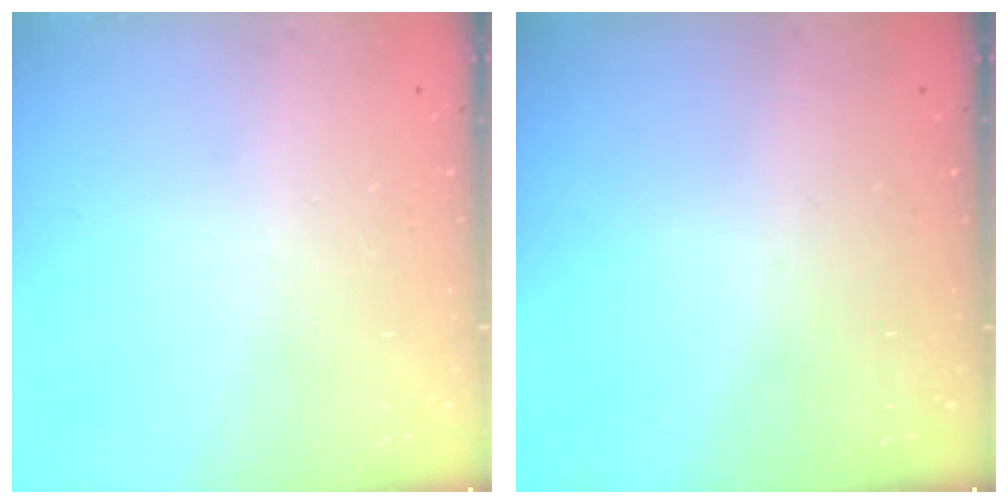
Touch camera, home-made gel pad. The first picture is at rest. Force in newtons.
{"total": 0.0}